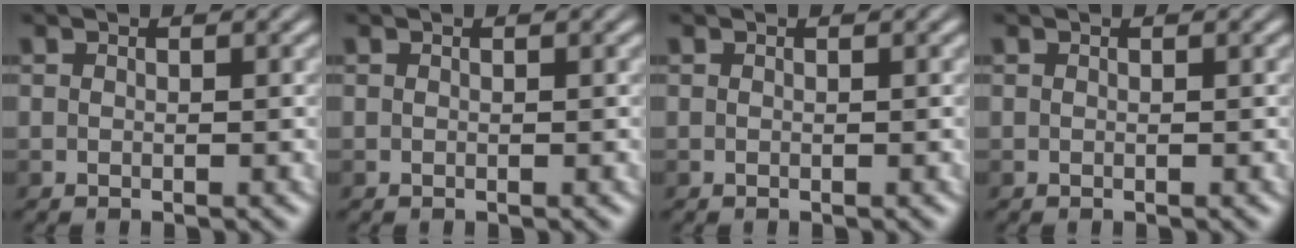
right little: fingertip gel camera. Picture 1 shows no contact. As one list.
[{"total": 0.0}, {"total": 0.0}, {"total": 0.0}]